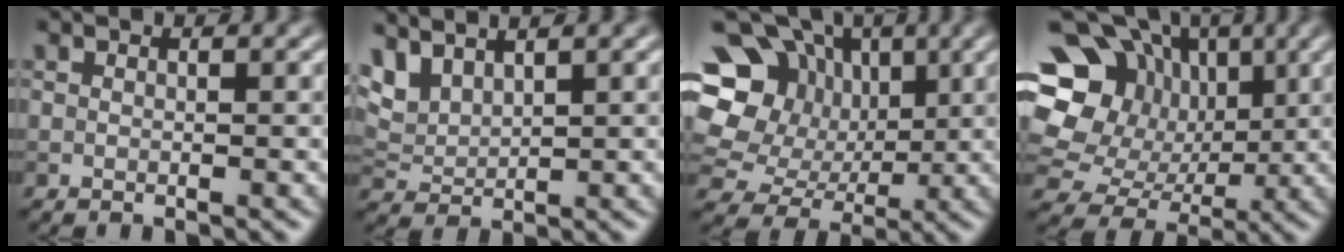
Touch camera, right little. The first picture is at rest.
{"total": 3.5, "force": [3.0, 1.1, 1.5], "torque": [-0.042, 0.005, 0.063]}
{"total": 15.9, "force": [4.2, 13.6, 7.2], "torque": [-0.167, 0.039, 0.057]}
{"total": 17.8, "force": [4.5, 15.3, 7.9], "torque": [-0.183, 0.043, 0.053]}